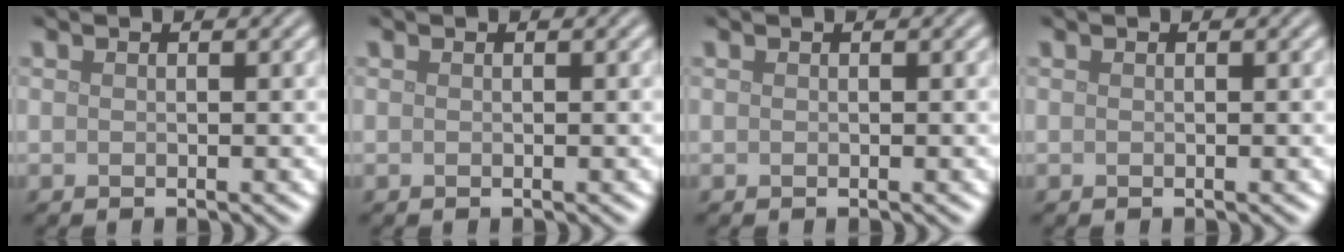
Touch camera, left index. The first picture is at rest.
{"total": 0.0}
{"total": 0.0}
{"total": 0.0}